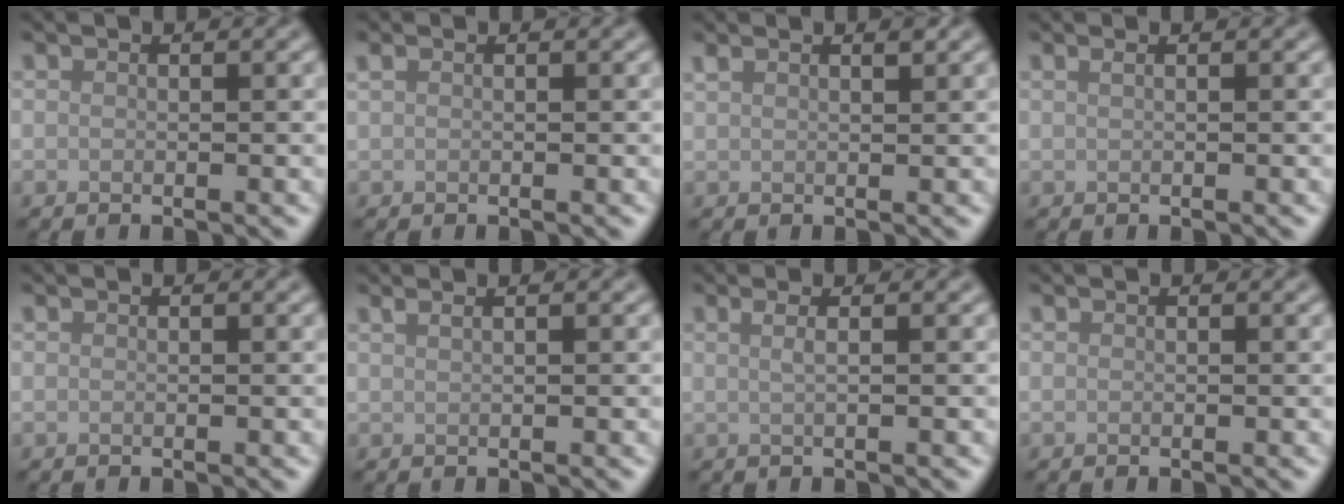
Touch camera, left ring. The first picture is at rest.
{"total": 0.7, "force": [0.4, 0.2, 0.6], "torque": [-0.013, 0.005, 0.009]}
{"total": 1.5, "force": [1.2, 0.3, 0.9], "torque": [-0.017, 0.002, 0.020]}
{"total": 1.2, "force": [0.6, 0.6, 0.8], "torque": [-0.007, -0.002, -0.001]}
{"total": 0.0}
{"total": 1.4, "force": [1.0, 0.6, 0.9], "torque": [-0.004, -0.003, 0.005]}
{"total": 1.9, "force": [0.7, 0.9, 1.6], "torque": [-0.017, -0.004, -0.006]}
{"total": 0.0}